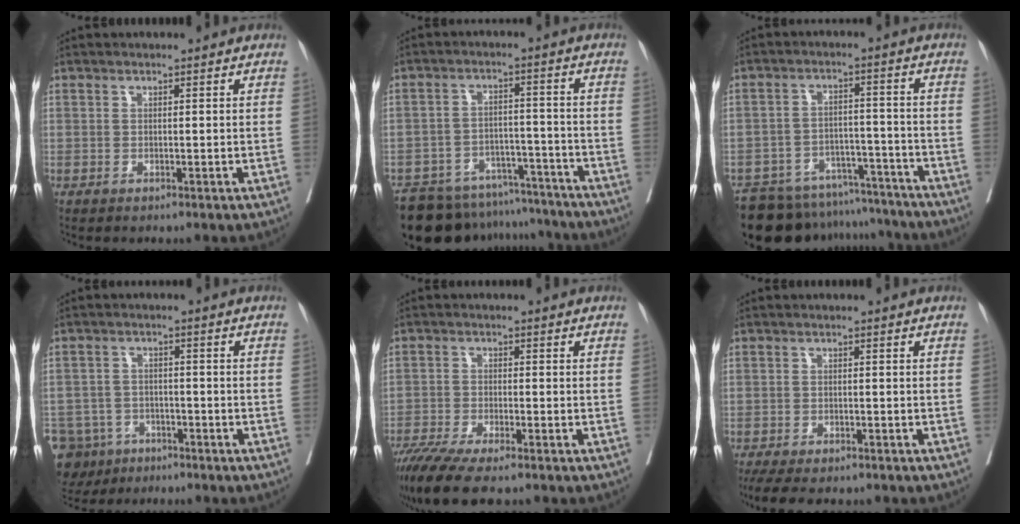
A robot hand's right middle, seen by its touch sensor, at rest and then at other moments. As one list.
[{"total": 16.4, "force": [-14.8, 6.0, 3.6], "torque": [-0.062, 0.020, -0.205]}, {"total": 16.3, "force": [-14.9, 5.8, 3.3], "torque": [-0.054, 0.024, -0.206]}, {"total": 10.6, "force": [-6.9, 7.6, 2.6], "torque": [-0.070, -0.003, -0.107]}, {"total": 9.5, "force": [-7.6, 1.3, 5.7], "torque": [-0.088, -0.022, -0.128]}, {"total": 9.5, "force": [-7.9, 2.8, 4.4], "torque": [-0.065, -0.009, -0.111]}]